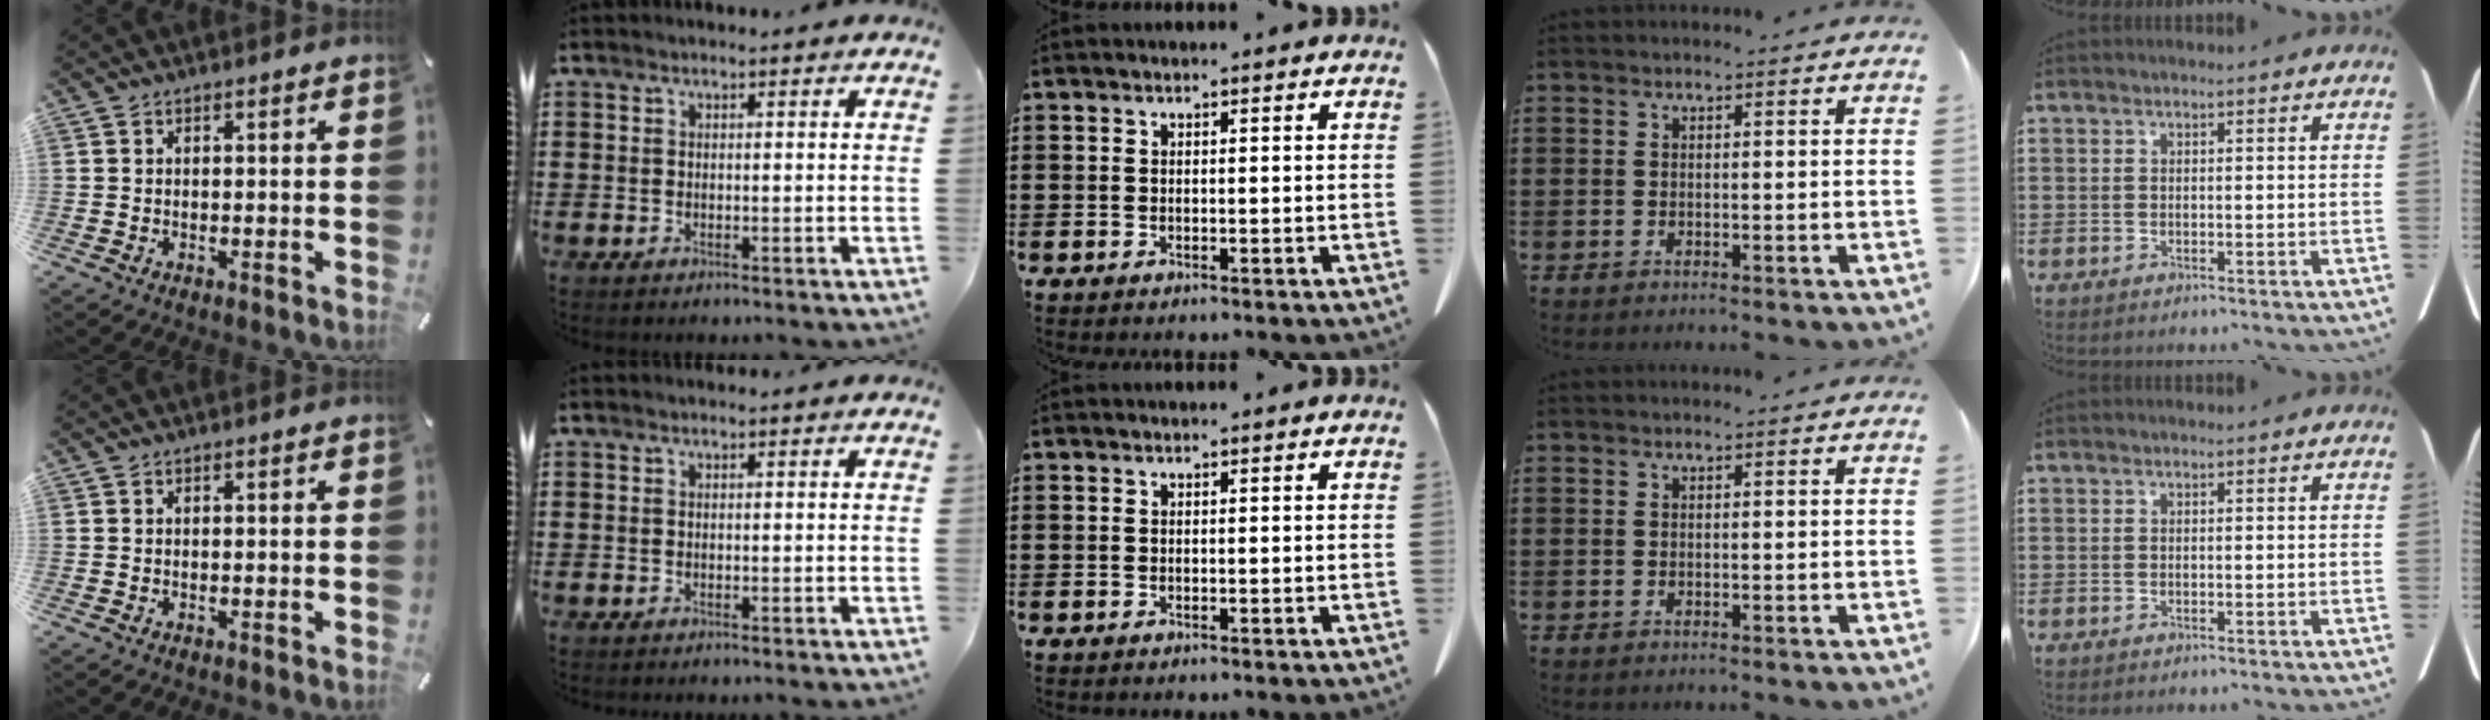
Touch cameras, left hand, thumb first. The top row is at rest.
{}